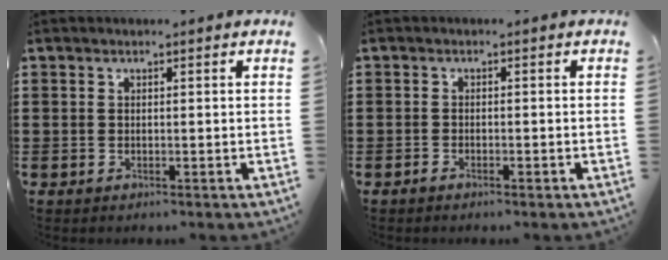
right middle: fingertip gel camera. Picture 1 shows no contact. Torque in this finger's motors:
{"motor_torque": [0.36, 0.42, -0.07, -0.01]}